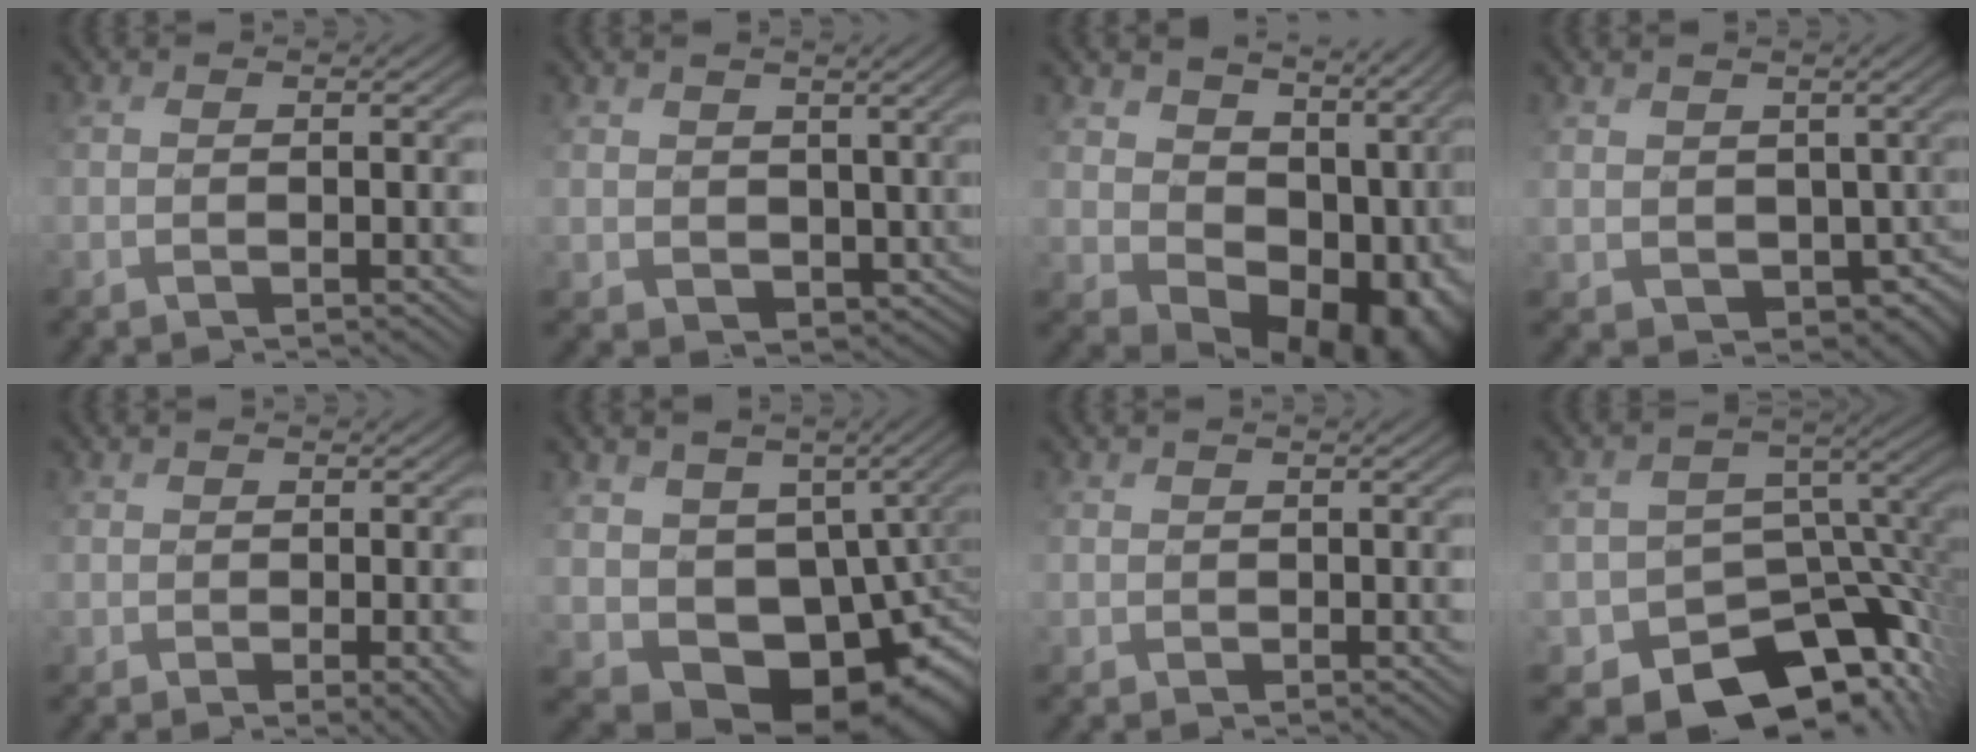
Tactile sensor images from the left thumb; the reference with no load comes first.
{"total": 2.9, "force": [1.5, 2.2, -0.9], "torque": [-0.013, -0.012, 0.038]}
{"total": 12.7, "force": [1.6, 10.3, 7.3], "torque": [-0.127, -0.043, 0.075]}
{"total": 3.7, "force": [0.5, 3.6, 0.7], "torque": [-0.033, -0.033, 0.026]}
{"total": 1.0, "force": [-0.6, 0.4, 0.7], "torque": [-0.008, -0.006, 0.002]}
{"total": 10.0, "force": [-1.9, 8.2, 5.4], "torque": [-0.090, -0.046, -0.003]}
{"total": 2.7, "force": [0.3, -0.6, -2.6], "torque": [0.037, -0.001, 0.013]}
{"total": 12.4, "force": [-9.0, 8.0, 3.1], "torque": [-0.056, -0.021, -0.113]}